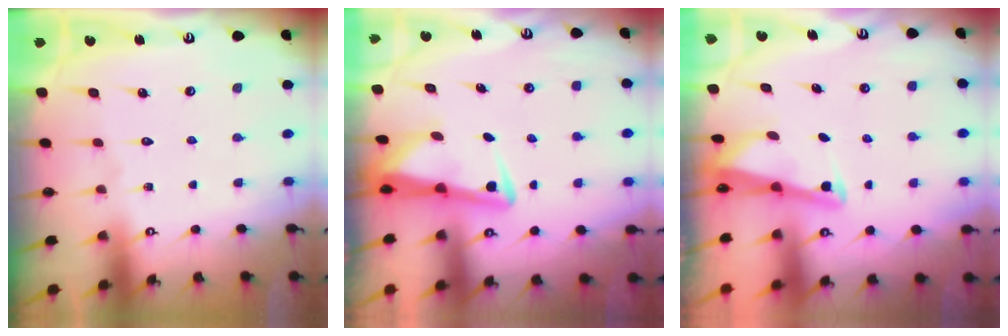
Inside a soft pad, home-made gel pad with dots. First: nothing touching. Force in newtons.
{"total": 3.7, "press": 3.7, "slide": 0.6}
{"total": 2.5, "press": 2.5, "slide": 0.1}